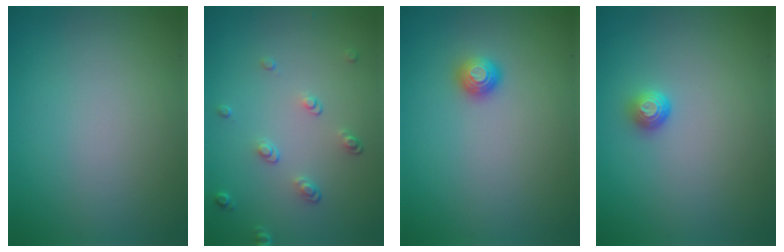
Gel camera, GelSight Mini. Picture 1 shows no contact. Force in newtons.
{"total": 1.8, "press": 1.3, "slide": 1.2}
{"total": 1.1, "press": 1.0, "slide": 0.3}
{"total": 1.2, "press": 0.9, "slide": 0.8}